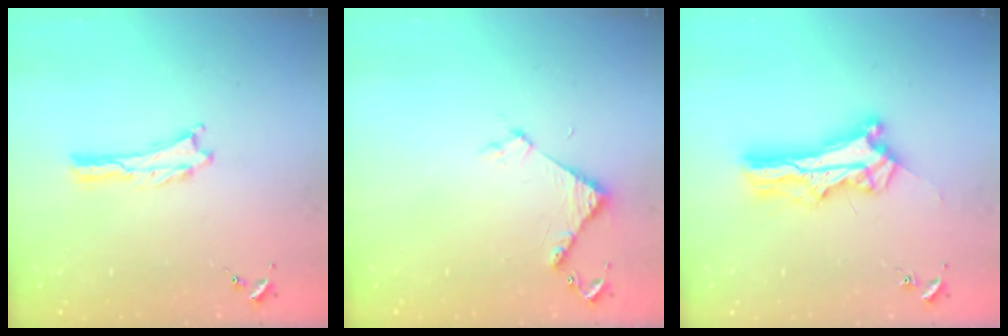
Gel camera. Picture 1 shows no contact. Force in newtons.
{"total": 3.8, "press": 3.8, "slide": 0.3}
{"total": 9.8, "press": 9.8, "slide": 0.8}